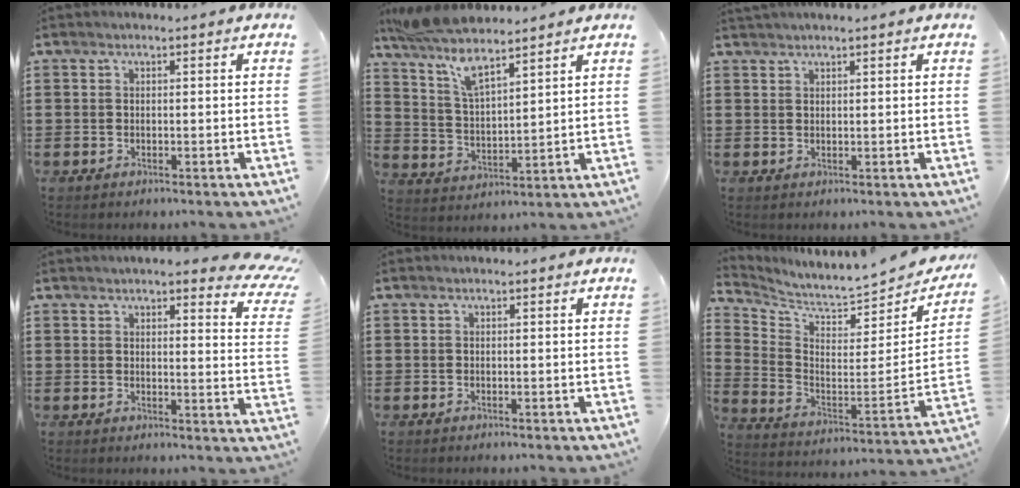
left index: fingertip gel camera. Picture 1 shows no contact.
{"total": 7.9, "force": [6.4, 1.2, 4.4], "torque": [-0.108, -0.024, 0.114]}
{"total": 1.2, "force": [1.1, 0.0, 0.4], "torque": [-0.010, -0.001, 0.021]}
{"total": 5.1, "force": [4.6, 0.8, 2.1], "torque": [-0.043, -0.016, 0.081]}
{"total": 0.0}
{"total": 5.2, "force": [5.0, -0.2, 1.4], "torque": [-0.058, -0.062, 0.081]}